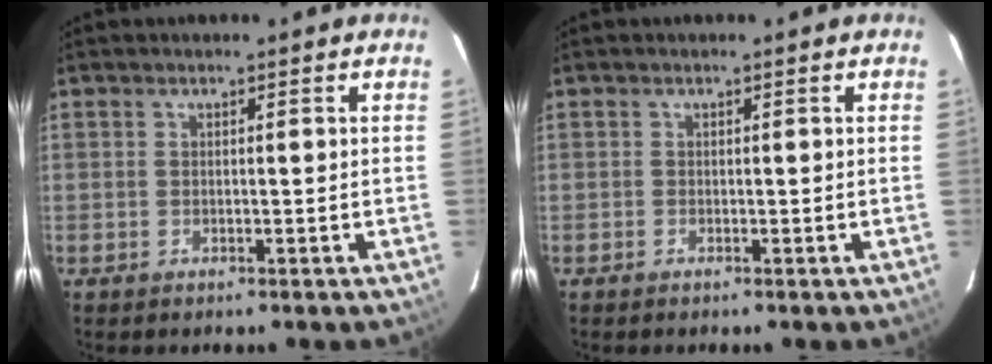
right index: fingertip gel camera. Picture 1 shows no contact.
{"total": 0.0}